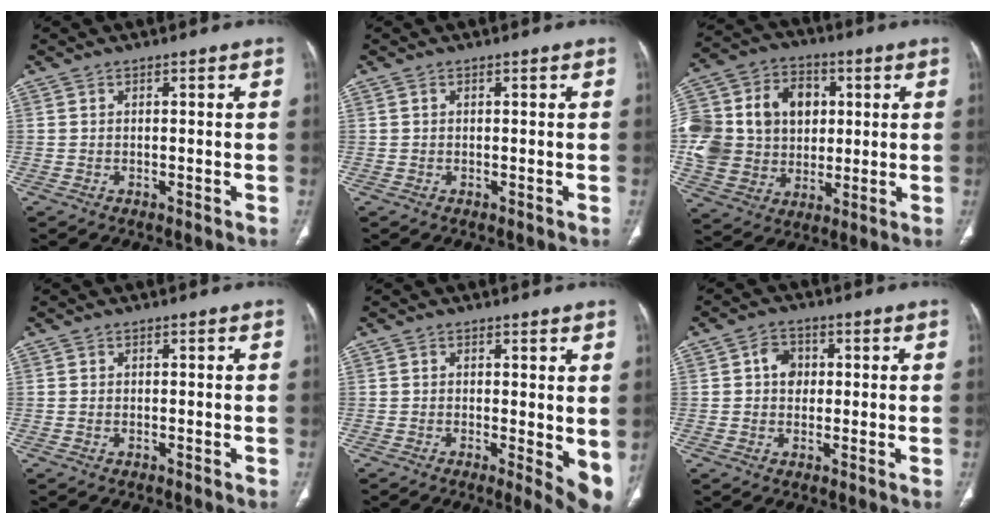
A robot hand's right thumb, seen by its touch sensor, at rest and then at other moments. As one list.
[{"total": 0.0}, {"total": 24.0, "force": [3.2, 19.5, 13.6], "torque": [-0.270, 0.039, 0.071]}, {"total": 0.0}, {"total": 6.5, "force": [0.2, 2.3, 6.1], "torque": [-0.072, -0.015, 0.003]}, {"total": 4.6, "force": [0.7, 3.7, 2.7], "torque": [-0.023, 0.006, 0.008]}]